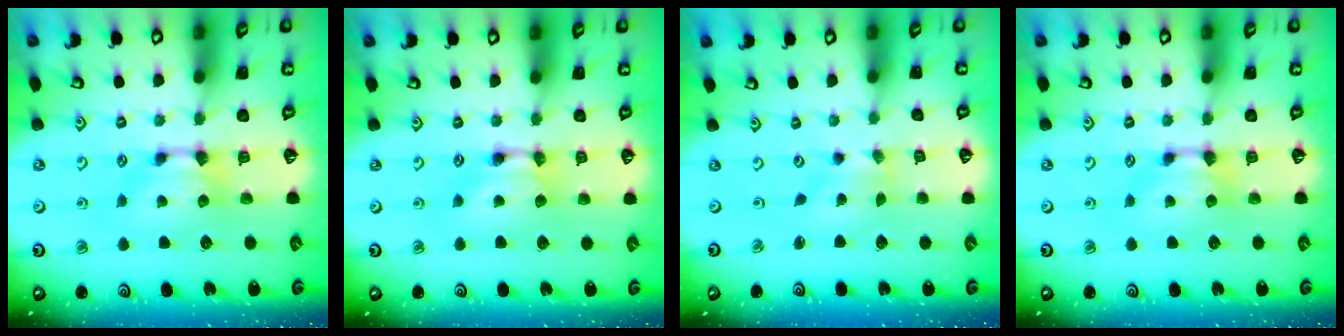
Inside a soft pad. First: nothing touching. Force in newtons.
{"total": 1.8, "press": 1.8, "slide": 0.1}
{"total": 2.1, "press": 1.8, "slide": 1.1}
{"total": 0.0}